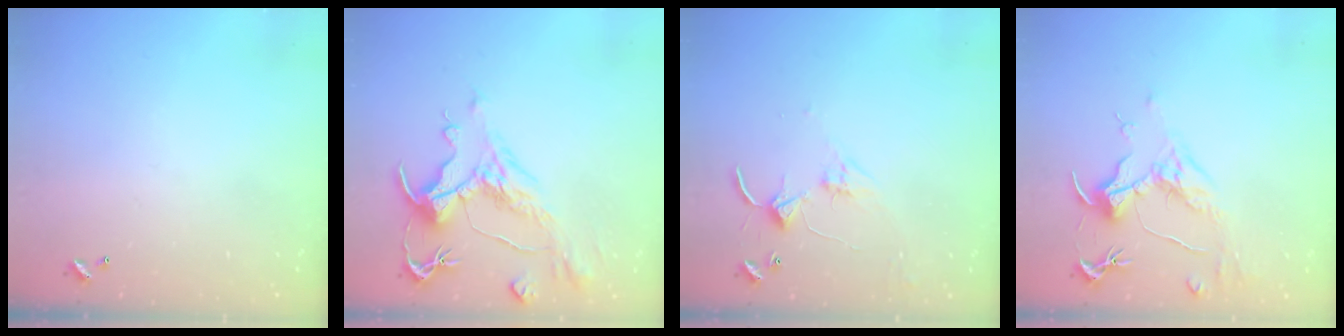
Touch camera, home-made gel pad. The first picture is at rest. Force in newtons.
{"total": 2.6, "press": 2.1, "slide": 1.6}
{"total": 2.8, "press": 2.8, "slide": 0.4}
{"total": 1.5, "press": 1.3, "slide": 0.8}